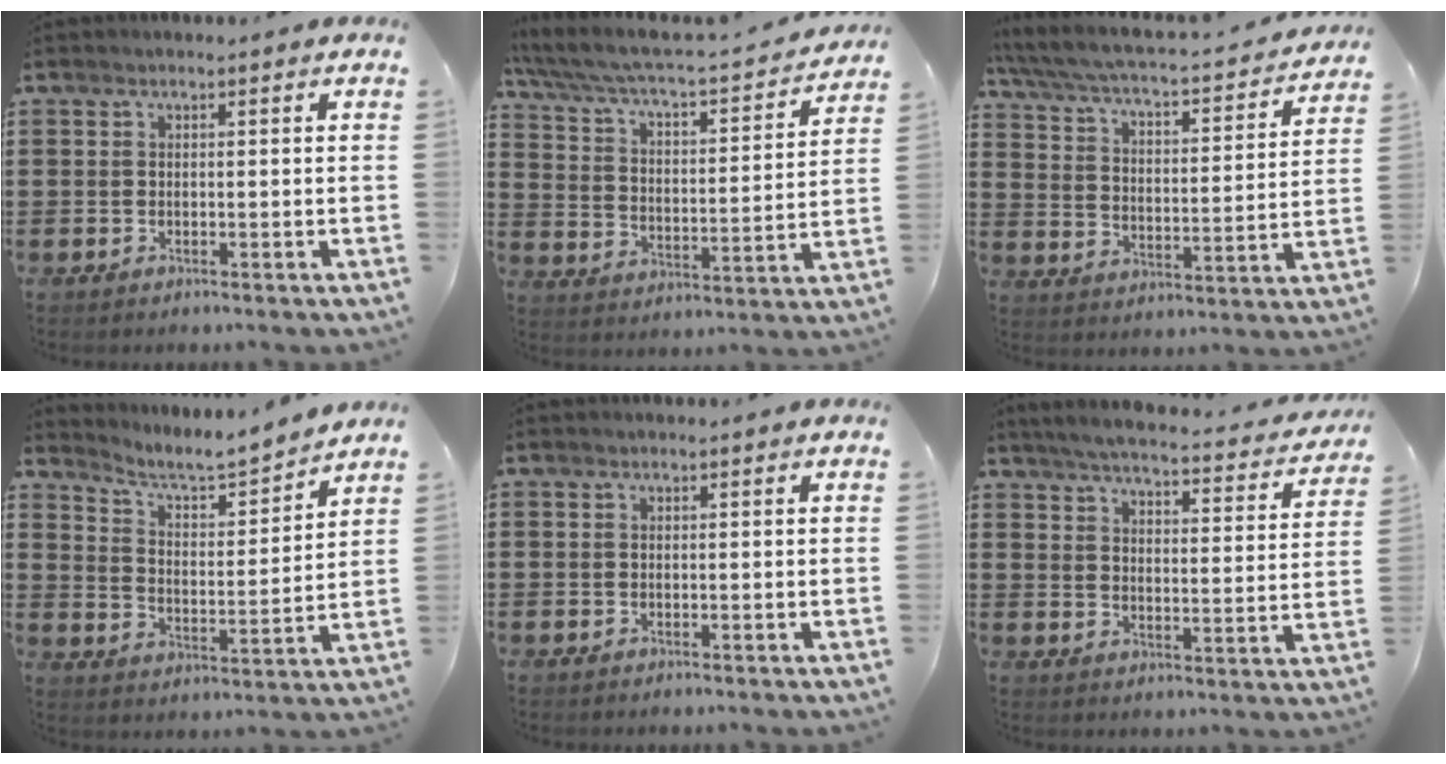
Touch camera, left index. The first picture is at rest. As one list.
[{"total": 4.2, "force": [3.6, 0.7, 2.0], "torque": [-0.061, -0.037, 0.051]}, {"total": 3.5, "force": [3.0, 0.2, 1.9], "torque": [-0.056, -0.033, 0.038]}, {"total": 4.8, "force": [4.6, 0.2, 1.5], "torque": [-0.053, -0.037, 0.070]}, {"total": 0.0}, {"total": 4.4, "force": [4.1, -0.1, 1.5], "torque": [-0.053, -0.032, 0.064]}]